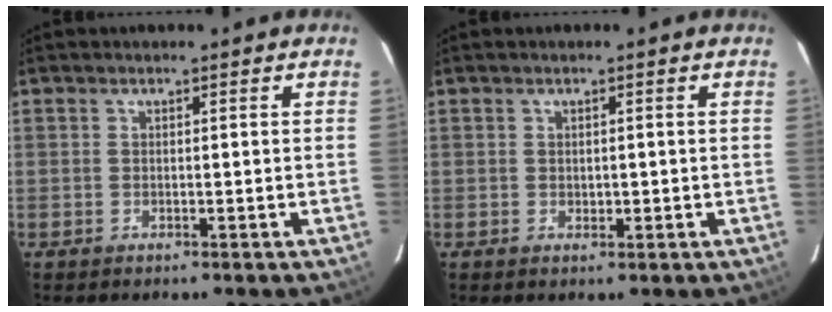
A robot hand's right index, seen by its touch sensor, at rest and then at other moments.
{"total": 1.2, "force": [0.0, 0.9, 0.8], "torque": [-0.011, 0.000, 0.004]}